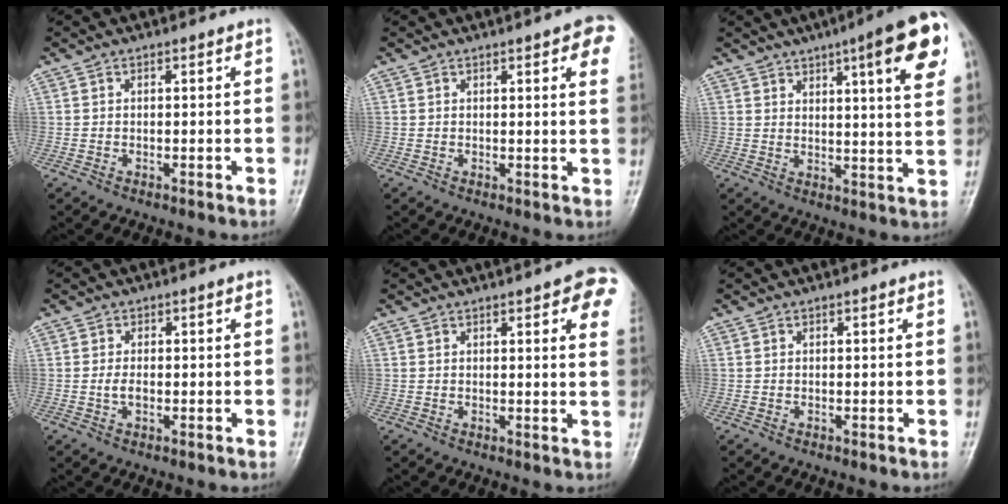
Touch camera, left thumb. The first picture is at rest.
{"total": 8.0, "force": [3.7, 1.9, 6.8], "torque": [-0.059, -0.003, 0.035]}
{"total": 15.1, "force": [7.6, 3.8, 12.5], "torque": [-0.141, -0.023, 0.098]}
{"total": 2.2, "force": [-0.3, 1.4, 1.6], "torque": [-0.027, 0.009, -0.006]}
{"total": 9.2, "force": [4.1, 2.4, 7.9], "torque": [-0.068, -0.006, 0.040]}
{"total": 0.0}